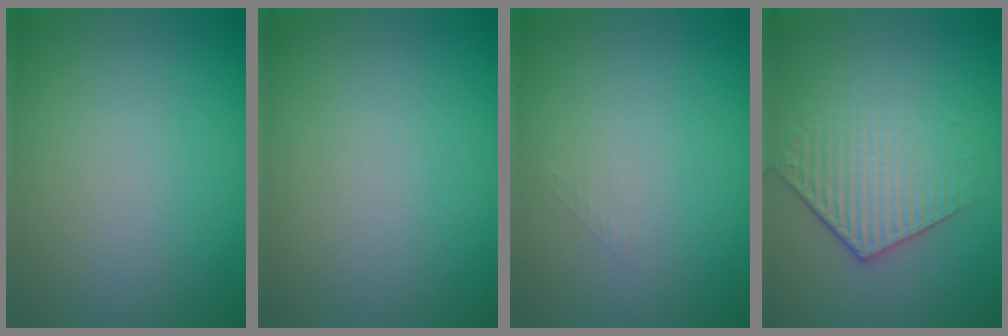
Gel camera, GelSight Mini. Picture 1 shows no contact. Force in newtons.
{"total": 0.0}
{"total": 0.6, "press": 0.6, "slide": 0.0}
{"total": 4.3, "press": 3.1, "slide": 2.9}